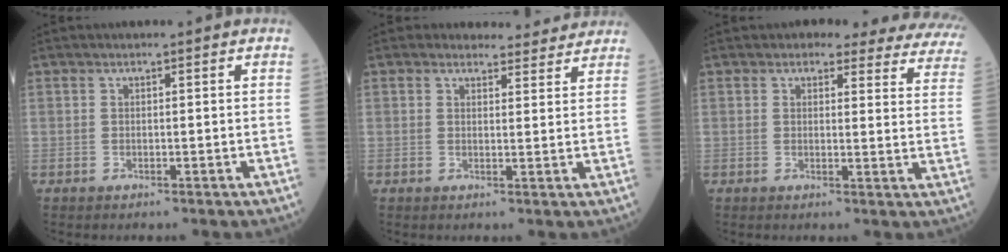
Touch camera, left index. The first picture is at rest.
{"total": 4.4, "force": [4.0, 1.7, -0.4], "torque": [0.019, -0.004, 0.031]}
{"total": 16.3, "force": [15.2, 4.8, 3.3], "torque": [0.005, -0.063, 0.129]}